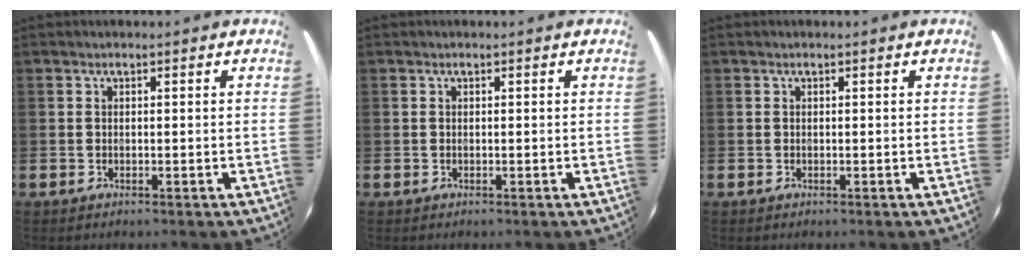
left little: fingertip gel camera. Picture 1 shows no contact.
{"total": 0.0}
{"total": 0.0}